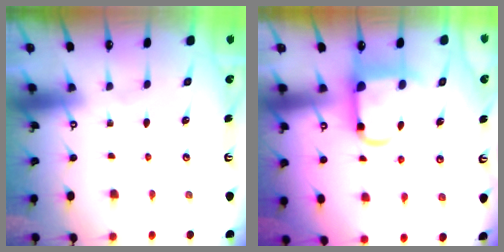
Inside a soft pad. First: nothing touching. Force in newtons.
{"total": 7.7, "press": 7.5, "slide": 1.3}